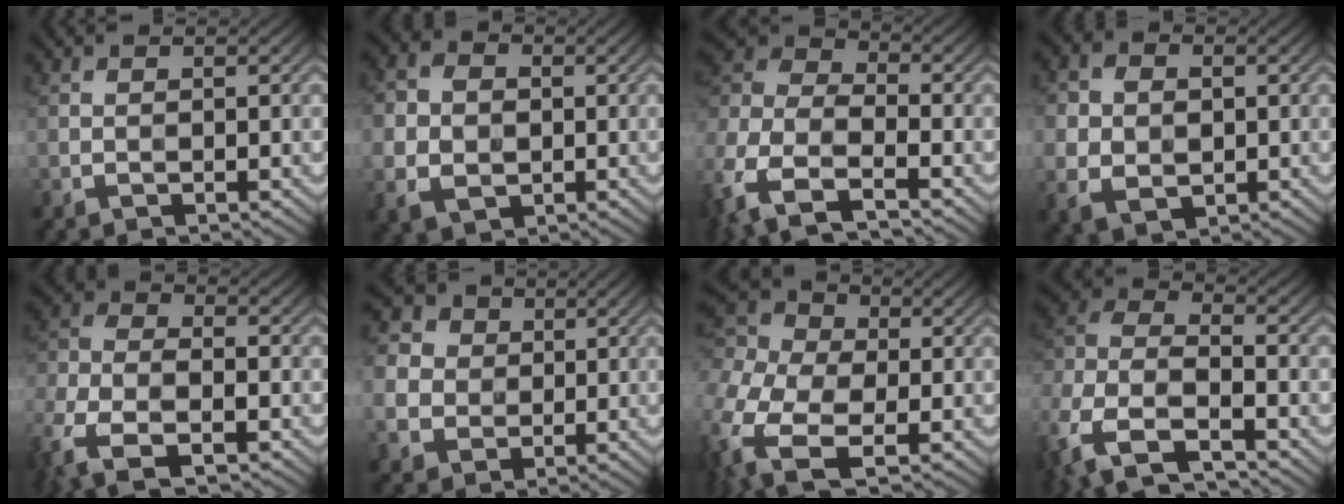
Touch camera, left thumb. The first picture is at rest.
{"total": 6.8, "force": [-0.9, 5.7, 3.6], "torque": [-0.088, -0.010, -0.026]}
{"total": 12.2, "force": [-6.1, 6.7, 8.1], "torque": [-0.213, -0.013, -0.137]}
{"total": 6.2, "force": [-0.3, 4.9, 3.7], "torque": [-0.080, -0.005, -0.010]}
{"total": 9.6, "force": [-5.5, 4.9, 6.1], "torque": [-0.146, -0.018, -0.121]}
{"total": 7.2, "force": [1.0, 6.5, 2.8], "torque": [-0.113, 0.009, 0.012]}
{"total": 13.4, "force": [-2.9, 9.4, 9.1], "torque": [-0.252, -0.012, -0.054]}
{"total": 12.2, "force": [-6.7, 6.6, 7.8], "torque": [-0.204, -0.012, -0.140]}